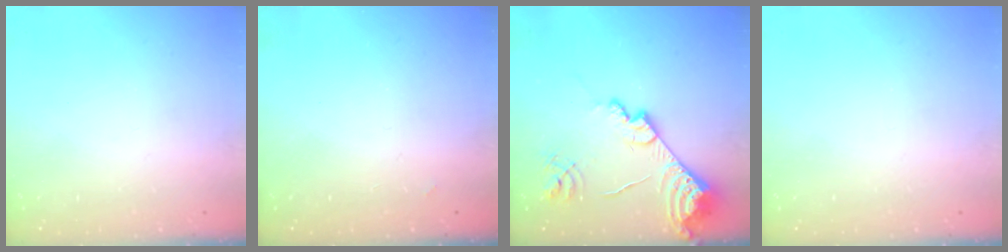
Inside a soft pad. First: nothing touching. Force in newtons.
{"total": 1.1, "press": 1.0, "slide": 0.3}
{"total": 16.6, "press": 16.5, "slide": 1.7}
{"total": 0.0}